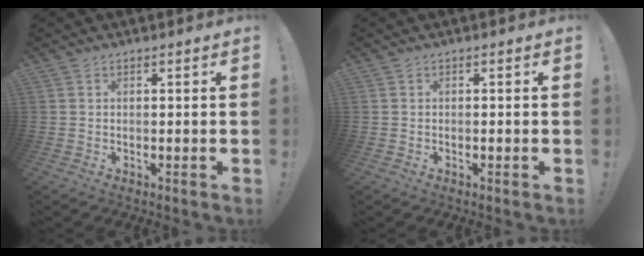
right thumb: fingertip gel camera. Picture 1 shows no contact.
{"total": 0.6, "force": [-0.5, 0.0, 0.3], "torque": [-0.007, 0.002, -0.009]}